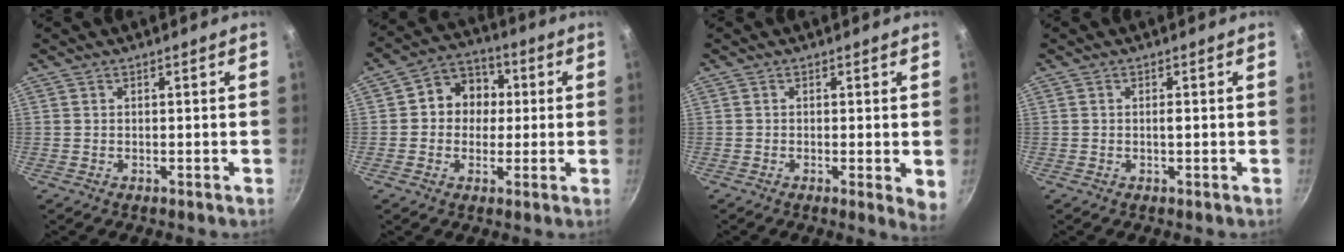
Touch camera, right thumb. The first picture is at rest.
{"total": 9.3, "force": [0.8, 8.2, 4.3], "torque": [-0.020, 0.017, -0.004]}
{"total": 3.9, "force": [-0.3, 1.0, 3.7], "torque": [-0.045, -0.013, -0.007]}
{"total": 0.8, "force": [-0.1, 0.2, 0.8], "torque": [-0.015, 0.002, -0.002]}